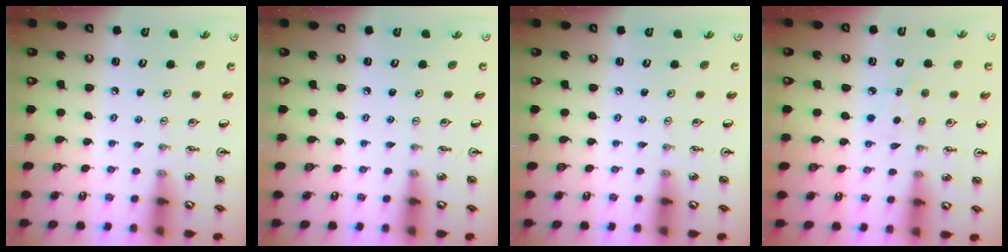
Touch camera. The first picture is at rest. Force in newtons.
{"total": 0.0}
{"total": 0.0}
{"total": 4.3, "press": 4.2, "slide": 0.6}